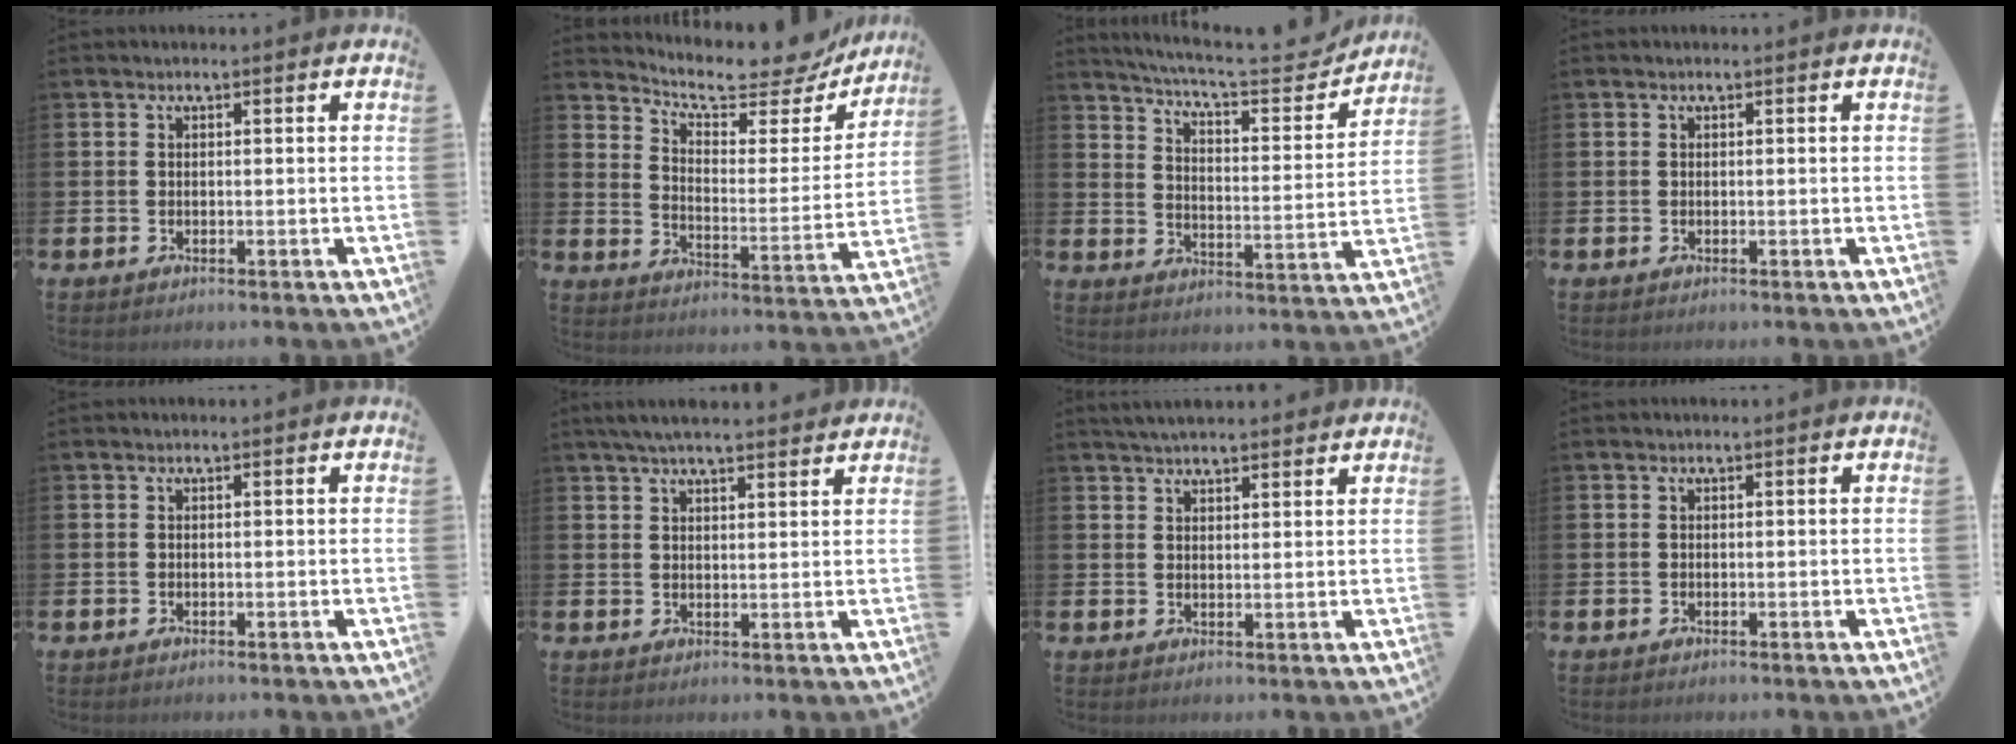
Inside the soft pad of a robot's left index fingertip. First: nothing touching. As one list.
[{"total": 8.6, "force": [7.7, 2.5, 2.8], "torque": [-0.066, -0.061, 0.127]}, {"total": 6.8, "force": [6.4, 0.7, 2.1], "torque": [-0.056, -0.057, 0.103]}, {"total": 0.0}, {"total": 0.0}, {"total": 4.5, "force": [4.1, 0.6, 1.7], "torque": [-0.042, -0.007, 0.075]}, {"total": 3.4, "force": [3.3, 0.6, 0.6], "torque": [-0.020, -0.008, 0.061]}, {"total": 0.0}]